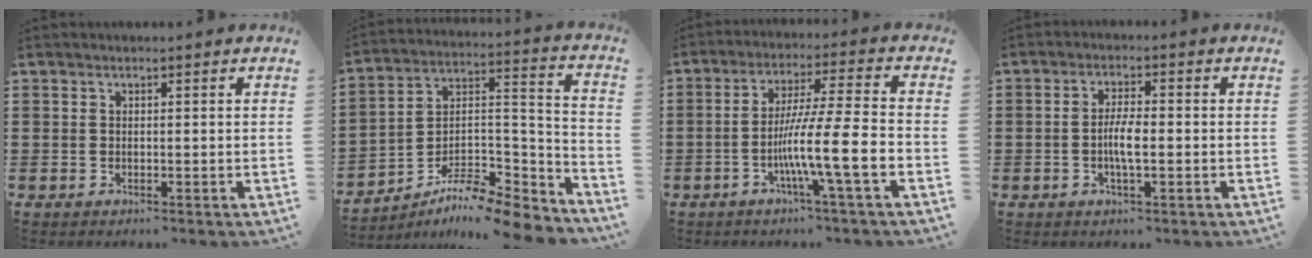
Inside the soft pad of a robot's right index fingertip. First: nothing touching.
{"total": 10.0, "force": [-9.0, 1.3, 4.0], "torque": [-0.061, 0.017, -0.177]}
{"total": 10.7, "force": [-3.7, 0.3, 10.0], "torque": [-0.180, -0.005, -0.070]}
{"total": 4.1, "force": [-0.8, 1.0, 3.9], "torque": [-0.085, -0.005, -0.019]}